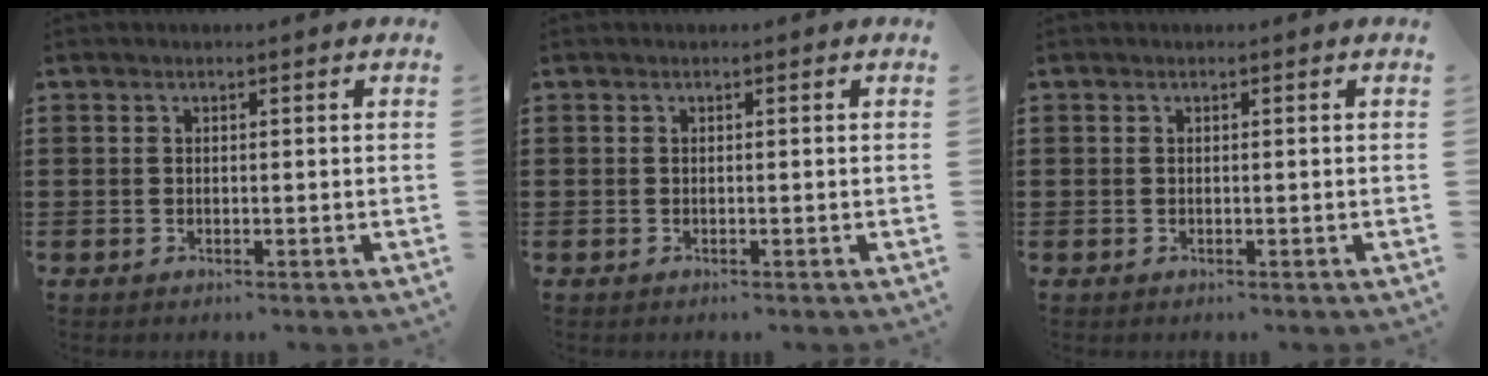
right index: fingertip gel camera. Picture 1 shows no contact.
{"total": 0.0}
{"total": 0.0}